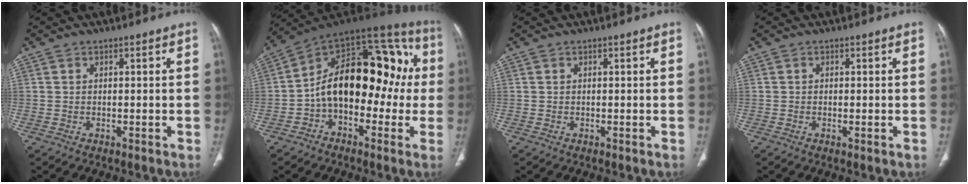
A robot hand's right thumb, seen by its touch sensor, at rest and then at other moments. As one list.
[{"total": 22.6, "force": [-0.9, 13.3, 18.2], "torque": [-0.233, 0.063, -0.026]}, {"total": 0.0}, {"total": 0.7, "force": [-0.2, 0.2, 0.7], "torque": [-0.015, -0.003, -0.003]}]